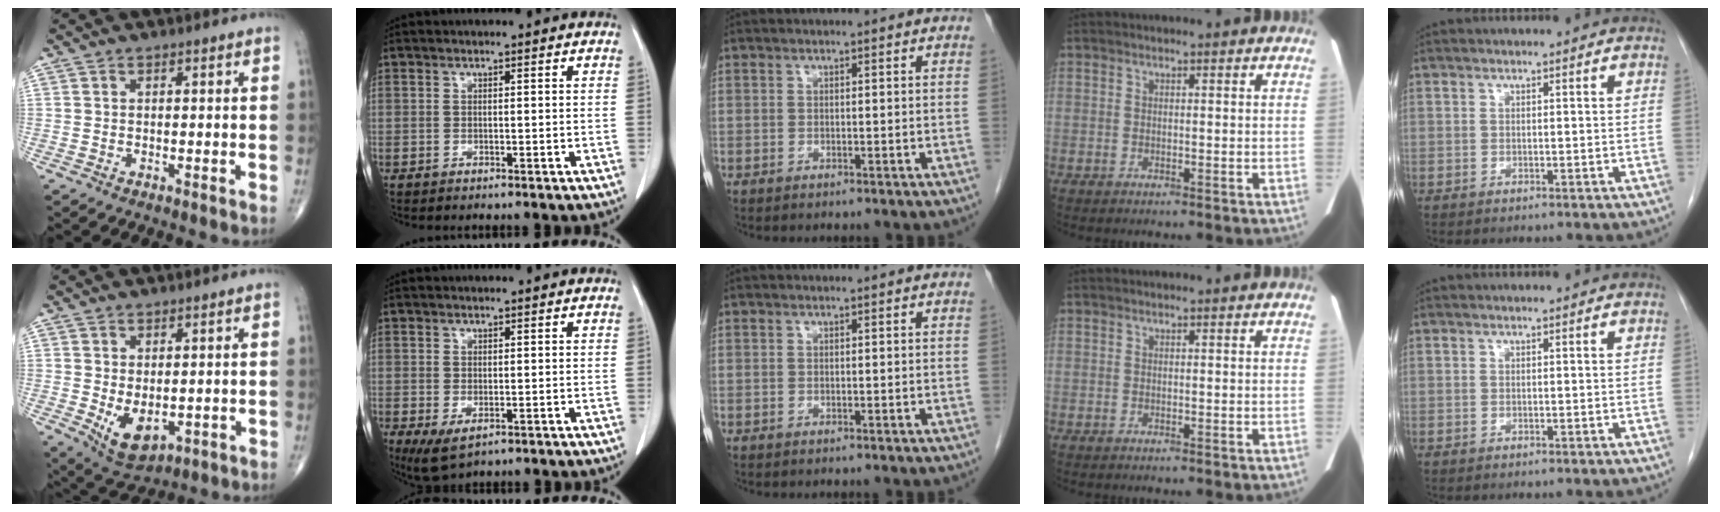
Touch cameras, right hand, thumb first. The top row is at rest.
{"thumb": {"total": 6.8, "force": [-0.9, 4.0, 5.4], "torque": [-0.078, -0.010, 0.004]}, "index": {"total": 4.1, "force": [-1.6, 2.0, 3.2], "torque": [-0.060, -0.013, -0.014]}}